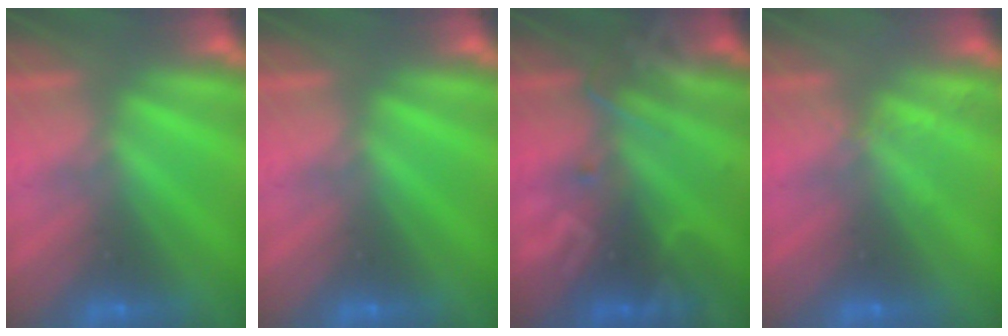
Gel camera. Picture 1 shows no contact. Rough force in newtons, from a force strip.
{"total": 0.0}
{"total": 2.4}
{"total": 2.0}